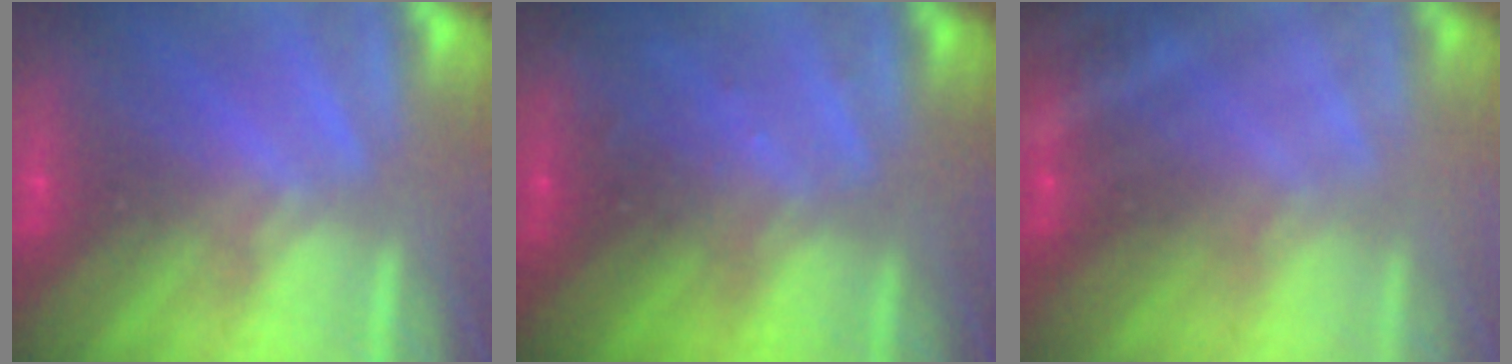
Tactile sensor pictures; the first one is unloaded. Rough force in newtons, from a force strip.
{"total": 2.8}
{"total": 2.8}